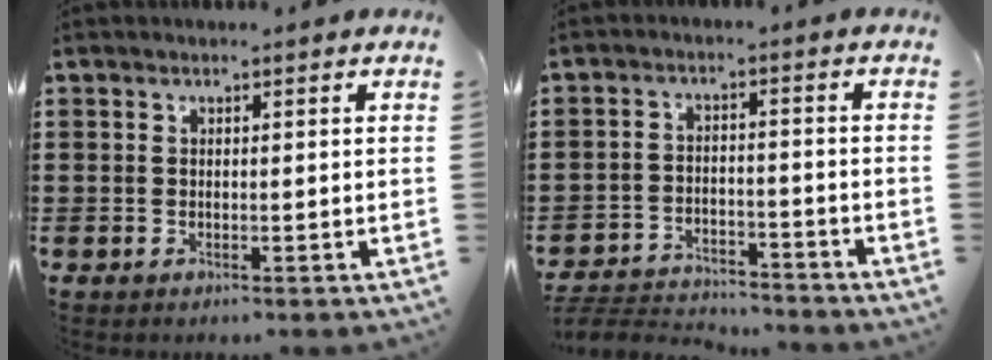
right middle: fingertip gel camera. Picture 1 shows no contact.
{"total": 3.9, "force": [-3.8, 0.6, 0.4], "torque": [-0.018, 0.003, -0.085]}